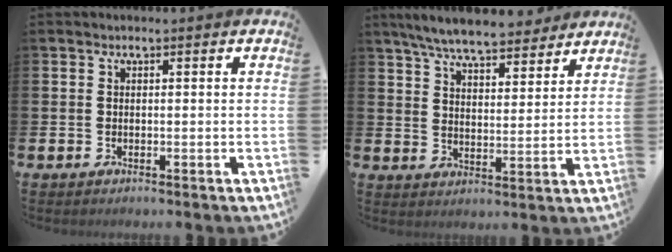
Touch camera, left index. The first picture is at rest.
{"total": 7.6, "force": [7.1, 1.4, 2.3], "torque": [-0.065, -0.033, 0.127]}